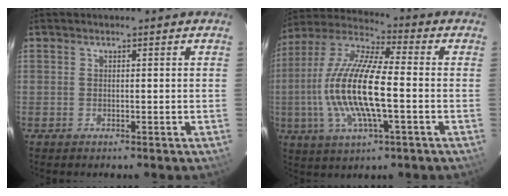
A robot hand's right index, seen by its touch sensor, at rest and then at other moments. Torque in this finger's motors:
{"motor_torque": [1.55, -0.59, 1.05, 0.21]}